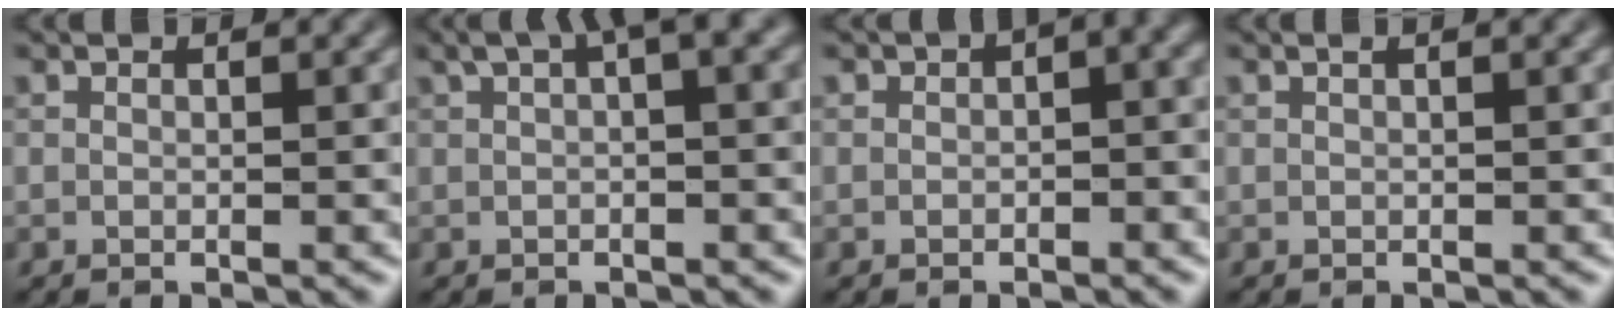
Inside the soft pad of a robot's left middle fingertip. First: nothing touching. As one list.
[{"total": 4.7, "force": [2.3, 0.9, 4.0], "torque": [-0.060, 0.018, 0.034]}, {"total": 4.0, "force": [0.8, 2.4, 3.1], "torque": [-0.016, 0.001, 0.007]}, {"total": 0.6, "force": [0.2, 0.1, 0.6], "torque": [-0.009, 0.006, 0.003]}]